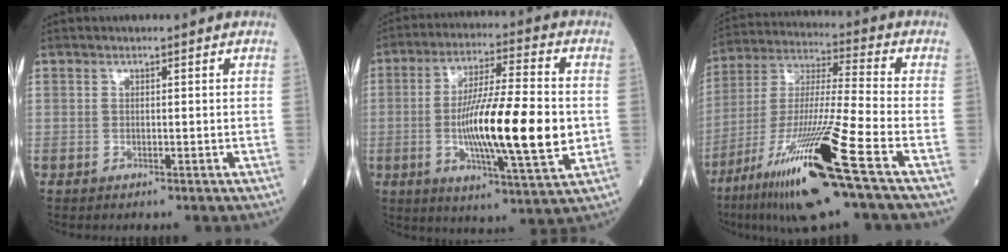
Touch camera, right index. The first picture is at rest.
{"total": 17.2, "force": [-1.9, 1.8, 17.0], "torque": [-0.294, -0.012, -0.035]}
{"total": 20.0, "force": [-10.4, -0.5, 17.1], "torque": [-0.344, -0.047, -0.192]}